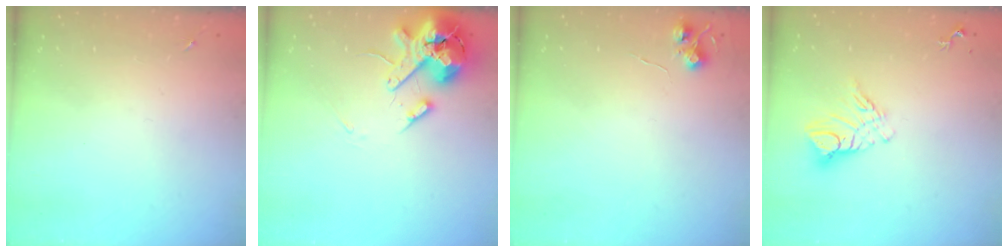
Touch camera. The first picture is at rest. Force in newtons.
{"total": 14.6, "press": 14.4, "slide": 2.4}
{"total": 5.5, "press": 5.5, "slide": 0.5}
{"total": 9.8, "press": 9.7, "slide": 0.8}